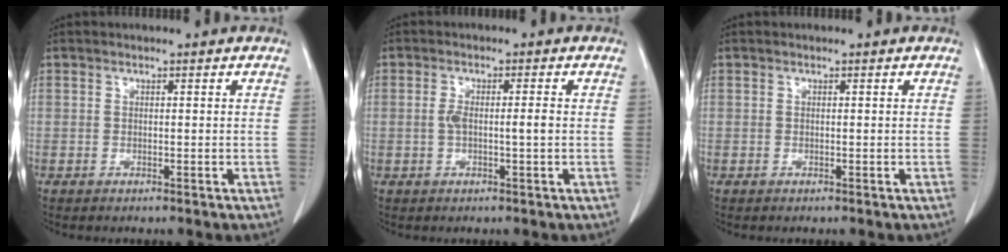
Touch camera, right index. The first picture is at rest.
{"total": 2.9, "force": [-0.3, 0.3, 2.9], "torque": [-0.057, 0.004, -0.004]}
{"total": 0.0}